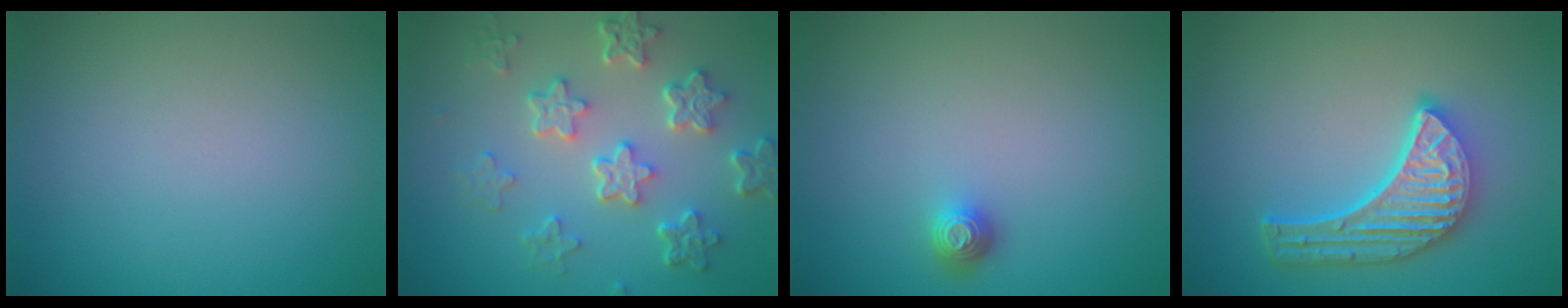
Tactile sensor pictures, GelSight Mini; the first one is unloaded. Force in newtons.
{"total": 5.8, "press": 4.3, "slide": 3.8}
{"total": 1.3, "press": 1.1, "slide": 0.7}
{"total": 5.8, "press": 4.5, "slide": 3.7}